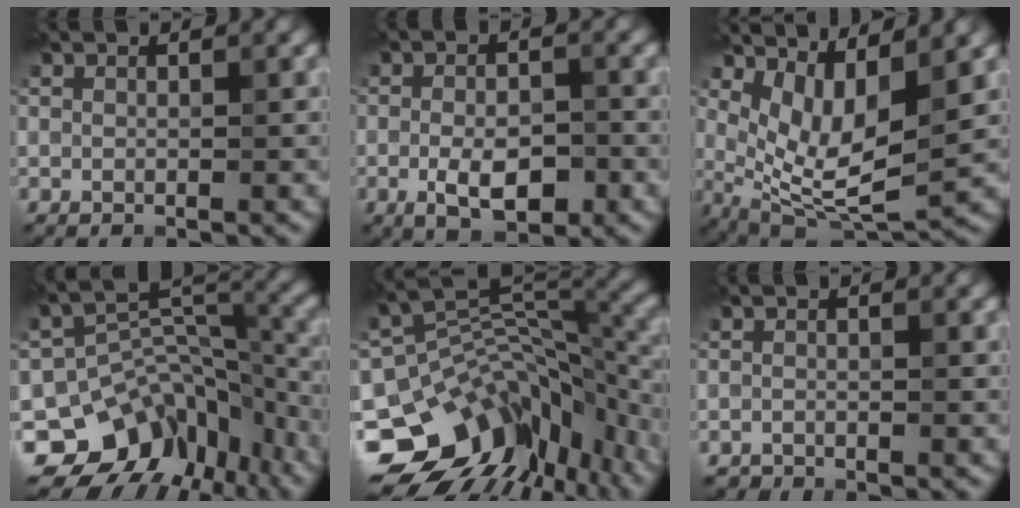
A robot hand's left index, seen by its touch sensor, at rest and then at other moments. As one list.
[{"total": 4.9, "force": [-1.6, 2.3, 4.1], "torque": [-0.071, -0.002, -0.028]}, {"total": 6.9, "force": [2.1, 2.8, 6.0], "torque": [-0.122, -0.019, 0.044]}, {"total": 10.5, "force": [-6.0, 7.2, 4.8], "torque": [-0.069, 0.006, -0.090]}, {"total": 13.5, "force": [-6.8, 8.6, 7.9], "torque": [-0.155, -0.011, -0.098]}, {"total": 1.1, "force": [-1.1, 0.1, 0.0], "torque": [0.003, -0.006, -0.023]}]